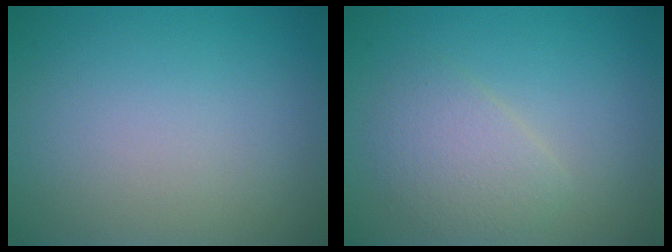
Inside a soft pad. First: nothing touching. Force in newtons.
{"total": 2.8, "press": 2.8, "slide": 0.0}